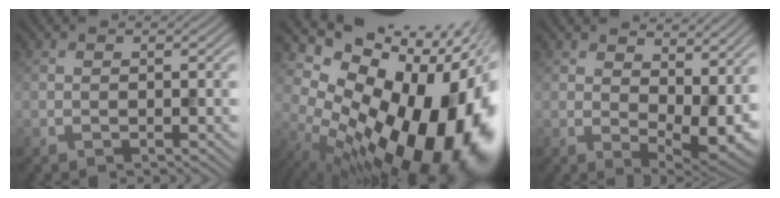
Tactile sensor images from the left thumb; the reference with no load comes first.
{"total": 20.1, "force": [-1.8, 12.2, 15.8], "torque": [-0.205, -0.042, 0.002]}
{"total": 10.0, "force": [2.8, 5.5, 7.9], "torque": [-0.122, -0.022, 0.059]}